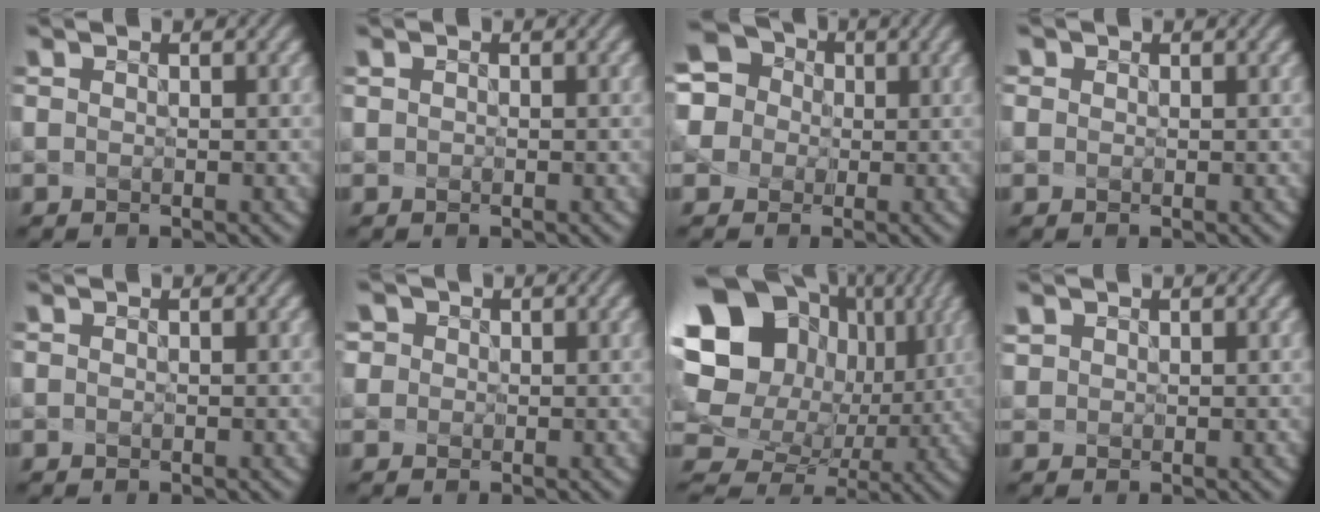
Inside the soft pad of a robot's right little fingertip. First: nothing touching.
{"total": 0.6, "force": [0.3, 0.5, 0.2], "torque": [0.005, 0.005, 0.005]}
{"total": 9.7, "force": [2.1, 8.8, 3.4], "torque": [-0.116, 0.029, 0.035]}
{"total": 2.5, "force": [1.2, 1.8, 1.1], "torque": [-0.026, 0.007, 0.012]}
{"total": 0.0}
{"total": 4.7, "force": [2.4, 3.6, 2.0], "torque": [-0.041, 0.016, 0.031]}
{"total": 18.0, "force": [4.5, 14.3, 9.9], "torque": [-0.205, 0.014, 0.100]}
{"total": 1.8, "force": [1.4, 1.0, 0.4], "torque": [-0.023, -0.011, 0.035]}